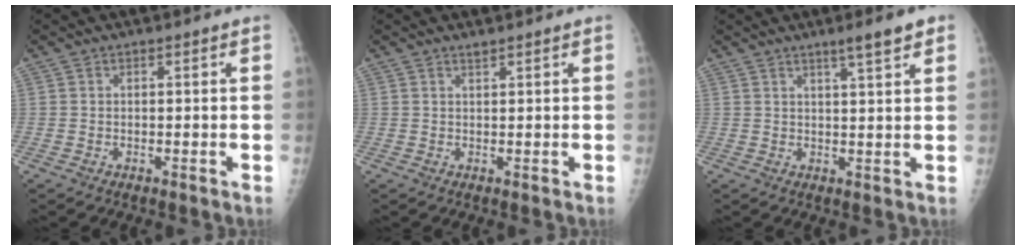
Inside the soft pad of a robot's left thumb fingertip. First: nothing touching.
{"total": 0.9, "force": [0.8, 0.1, 0.4], "torque": [-0.005, -0.007, 0.015]}
{"total": 5.0, "force": [3.2, 0.4, 3.8], "torque": [-0.052, -0.013, 0.047]}